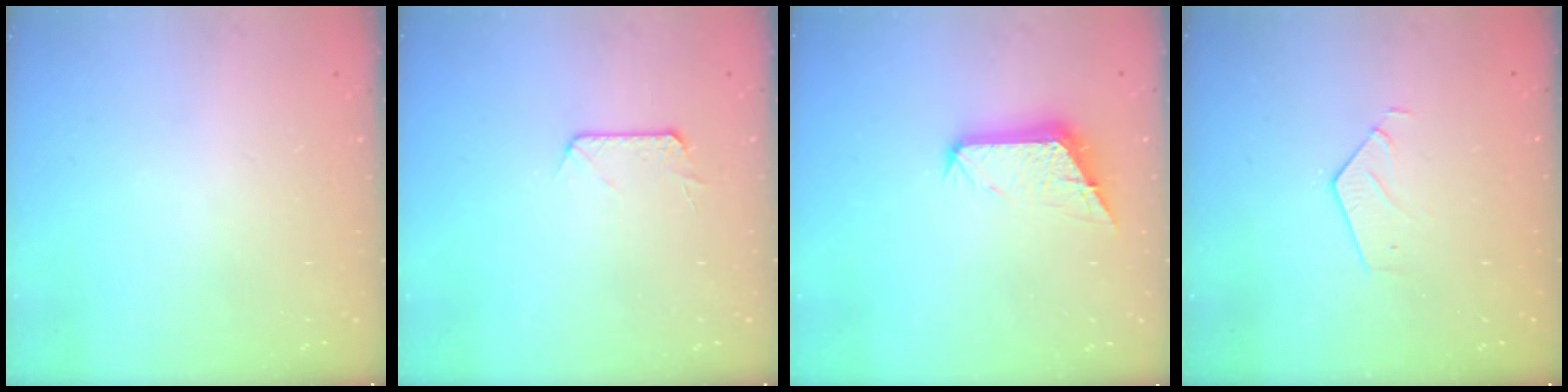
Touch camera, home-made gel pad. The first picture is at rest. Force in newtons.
{"total": 6.6, "press": 6.6, "slide": 0.8}
{"total": 10.9, "press": 10.9, "slide": 0.3}
{"total": 3.1, "press": 3.1, "slide": 0.2}